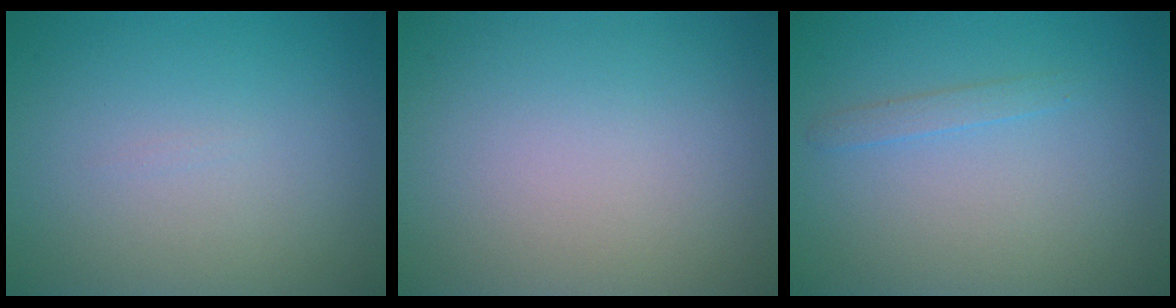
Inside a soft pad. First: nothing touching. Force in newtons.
{"total": 0.0}
{"total": 1.0, "press": 1.0, "slide": 0.0}